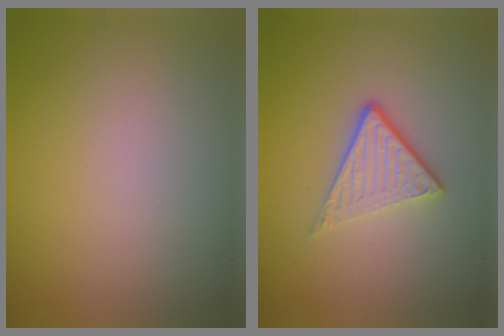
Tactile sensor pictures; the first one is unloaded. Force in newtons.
{"total": 3.7, "press": 2.5, "slide": 2.7}